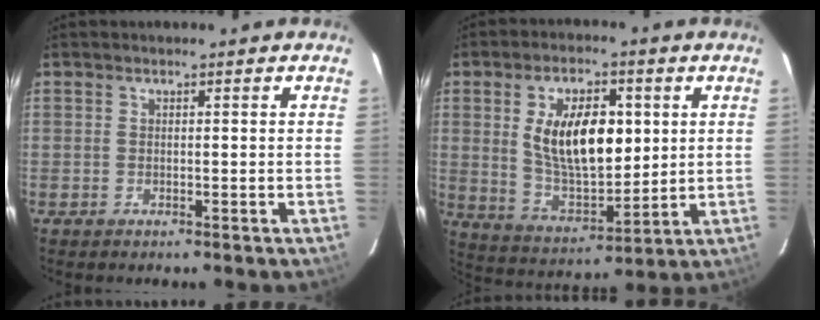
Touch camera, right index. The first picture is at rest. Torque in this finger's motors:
{"motor_torque": [1.20, 0.78, 0.41, 0.21]}